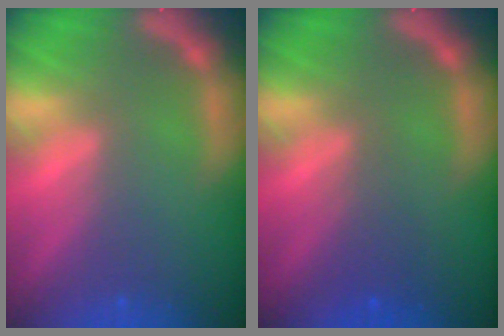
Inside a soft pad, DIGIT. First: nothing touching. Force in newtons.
{"total": 2.0}